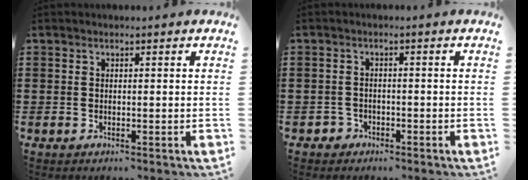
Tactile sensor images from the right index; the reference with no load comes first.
{"total": 1.5, "force": [-1.1, 0.9, 0.1], "torque": [-0.007, 0.001, -0.026]}